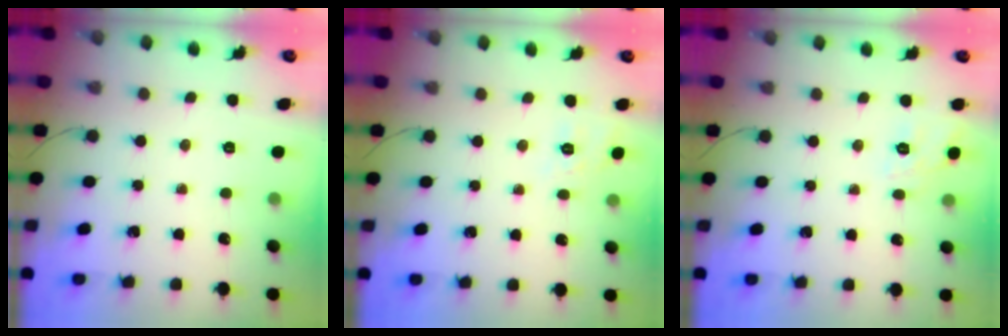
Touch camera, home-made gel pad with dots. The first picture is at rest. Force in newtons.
{"total": 1.9, "press": 0.5, "slide": 1.8}
{"total": 10.7, "press": 10.6, "slide": 1.1}